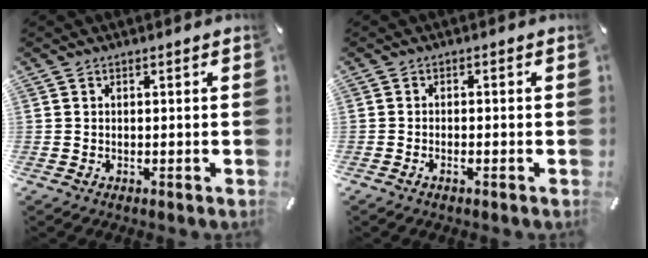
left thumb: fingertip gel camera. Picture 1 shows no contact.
{"total": 1.2, "force": [-0.6, 0.2, 1.0], "torque": [-0.018, -0.001, -0.011]}